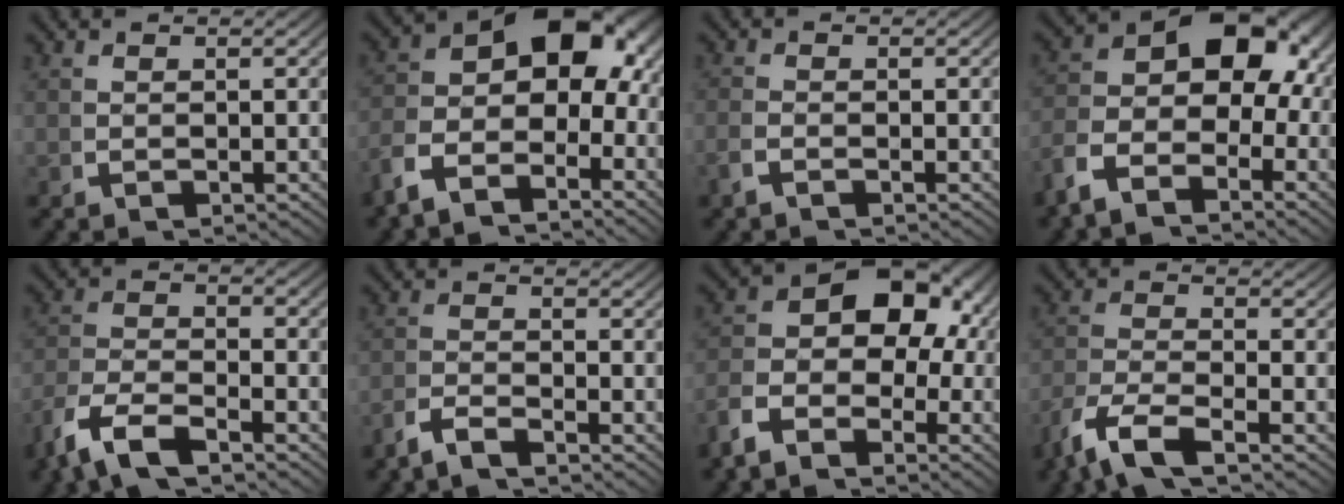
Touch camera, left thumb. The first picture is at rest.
{"total": 11.9, "force": [-0.7, 7.6, 9.2], "torque": [-0.147, -0.001, -0.027]}
{"total": 1.1, "force": [-0.8, 0.4, 0.6], "torque": [-0.015, -0.002, -0.017]}
{"total": 10.4, "force": [-0.9, 6.7, 7.8], "torque": [-0.131, -0.007, -0.026]}
{"total": 6.0, "force": [-3.2, 3.5, 3.8], "torque": [-0.079, -0.011, -0.059]}
{"total": 2.2, "force": [-1.9, 0.5, 1.0], "torque": [-0.017, -0.001, -0.046]}
{"total": 8.9, "force": [-0.8, 6.0, 6.5], "torque": [-0.107, -0.007, -0.025]}
{"total": 5.9, "force": [-3.1, 3.0, 4.1], "torque": [-0.095, -0.014, -0.053]}